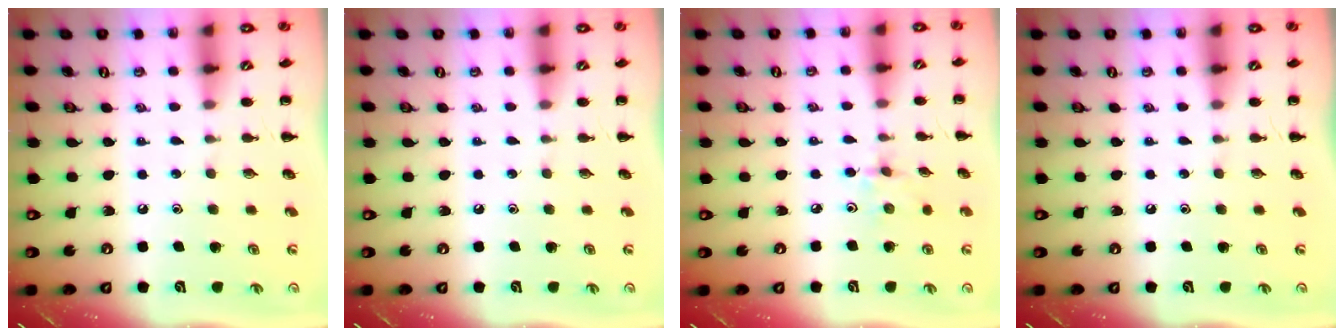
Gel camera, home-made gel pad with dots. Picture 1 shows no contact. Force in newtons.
{"total": 0.0}
{"total": 2.9, "press": 2.7, "slide": 0.9}
{"total": 0.0}